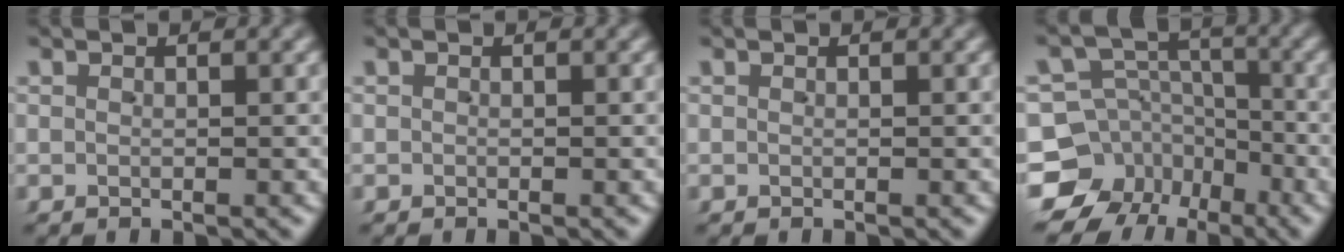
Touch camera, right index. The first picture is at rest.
{"total": 0.0}
{"total": 0.0}
{"total": 14.4, "force": [-5.2, 12.5, 5.0], "torque": [-0.101, -0.058, -0.082]}